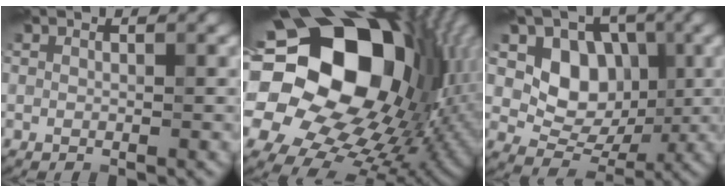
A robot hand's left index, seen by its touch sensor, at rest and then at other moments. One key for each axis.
{"total": 22.8, "fx": 3.4, "fy": 16.9, "fz": 14.8, "tx": -0.282, "ty": -0.018, "tz": 0.052}
{"total": 6.5, "fx": 1.0, "fy": 5.4, "fz": 3.6, "tx": -0.049, "ty": -0.011, "tz": 0.008}